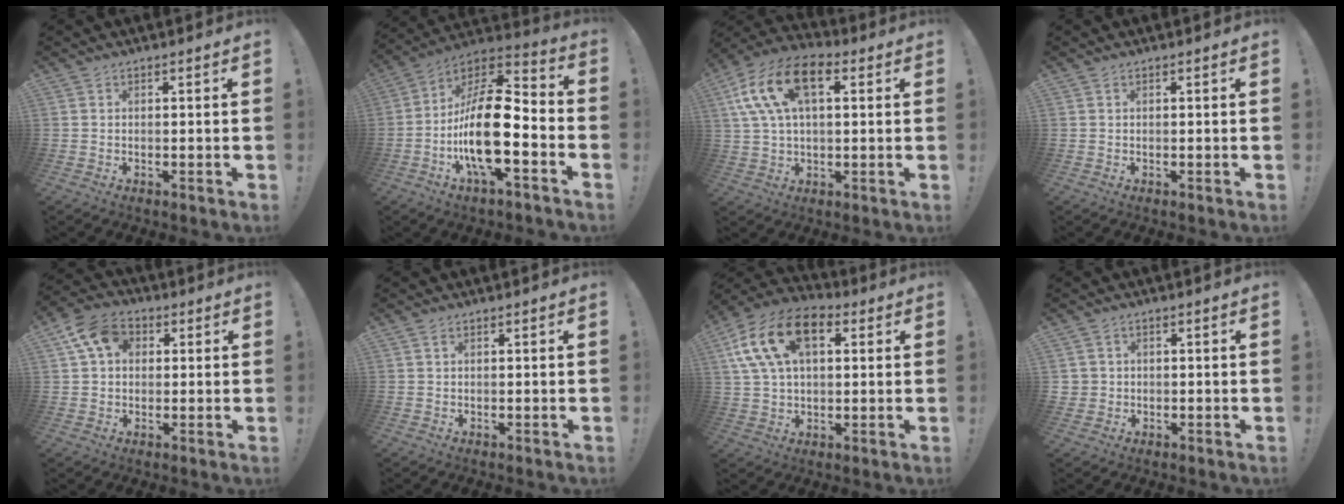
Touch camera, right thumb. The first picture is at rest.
{"total": 21.0, "force": [-4.7, 8.2, 18.8], "torque": [-0.352, 0.022, -0.076]}
{"total": 16.5, "force": [5.4, 9.6, 12.3], "torque": [-0.233, 0.002, 0.097]}
{"total": 0.0}
{"total": 11.1, "force": [3.6, 8.1, 6.7], "torque": [-0.124, 0.004, 0.074]}
{"total": 1.0, "force": [0.6, 0.5, 0.6], "torque": [-0.011, 0.001, 0.010]}
{"total": 18.7, "force": [7.0, 11.4, 13.0], "torque": [-0.245, -0.008, 0.126]}
{"total": 2.3, "force": [0.5, 2.2, 0.3], "torque": [0.000, 0.002, 0.009]}